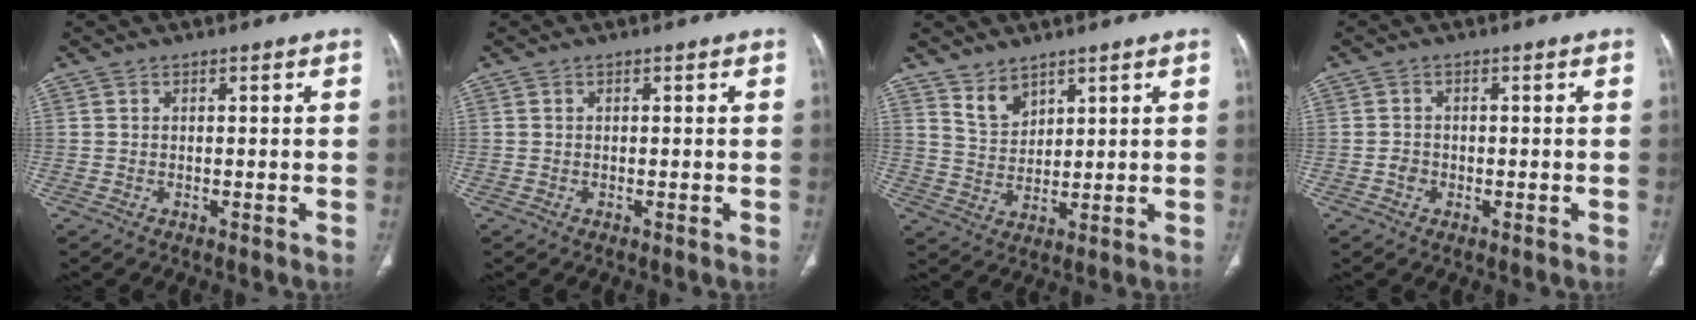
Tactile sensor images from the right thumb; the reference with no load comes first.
{"total": 0.0}
{"total": 4.7, "force": [3.6, 2.4, 1.7], "torque": [-0.018, -0.030, 0.079]}
{"total": 1.6, "force": [-0.5, 1.4, 0.7], "torque": [-0.008, 0.004, -0.009]}